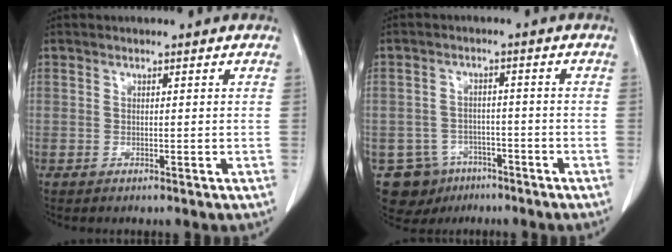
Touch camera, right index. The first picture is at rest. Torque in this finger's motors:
{"motor_torque": [-0.27, -0.05, -0.55, -0.13]}